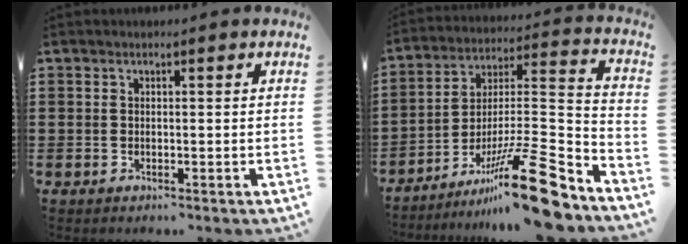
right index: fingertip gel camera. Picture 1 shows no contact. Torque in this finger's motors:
{"motor_torque": [1.25, -0.89, 1.05, 0.14]}